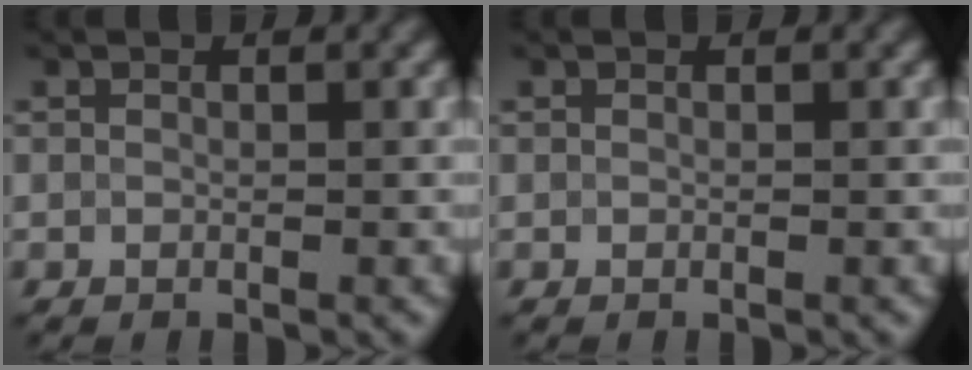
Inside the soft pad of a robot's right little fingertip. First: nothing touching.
{"total": 0.0}